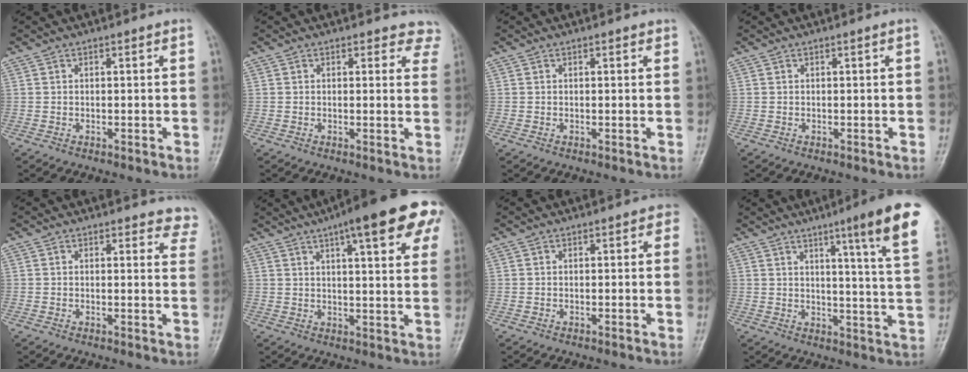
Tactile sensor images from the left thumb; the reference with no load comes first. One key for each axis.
{"total": 5.6, "fx": 4.9, "fy": 2.6, "fz": 0.0, "tx": 0.052, "ty": -0.019, "tz": 0.022}
{"total": 0.7, "fx": 0.5, "fy": 0.4, "fz": 0.3, "tx": 0.000, "ty": -0.002, "tz": 0.001}
{"total": 0.0}
{"total": 5.9, "fx": 5.4, "fy": 2.3, "fz": 0.3, "tx": 0.048, "ty": -0.024, "tz": 0.028}
{"total": 19.5, "fx": 10.4, "fy": 4.8, "fz": 15.7, "tx": -0.188, "ty": -0.004, "tz": 0.128}
{"total": 1.7, "fx": 0.6, "fy": 1.2, "fz": 1.0, "tx": 0.016, "ty": 0.003, "tz": -0.003}
{"total": 15.0, "fx": 7.9, "fy": 0.5, "fz": 12.7, "tx": -0.161, "ty": -0.041, "tz": 0.095}